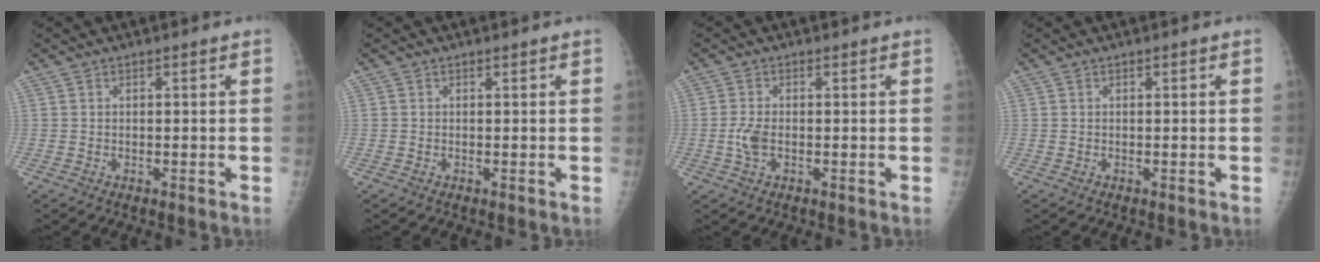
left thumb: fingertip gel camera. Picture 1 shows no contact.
{"total": 0.0}
{"total": 3.1, "force": [-0.5, 1.7, 2.5], "torque": [-0.059, 0.000, -0.012]}
{"total": 0.0}